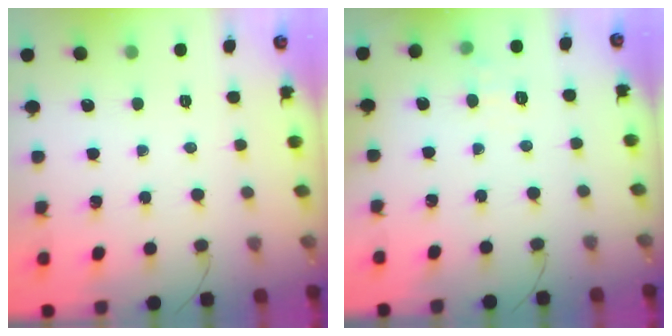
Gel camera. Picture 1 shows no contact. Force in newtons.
{"total": 4.3, "press": 3.9, "slide": 1.8}